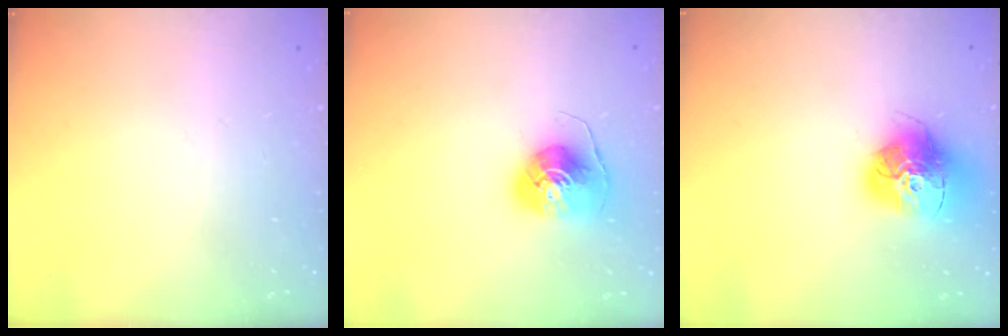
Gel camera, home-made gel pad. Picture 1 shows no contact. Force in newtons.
{"total": 8.4, "press": 8.3, "slide": 0.7}
{"total": 16.5, "press": 16.4, "slide": 1.5}